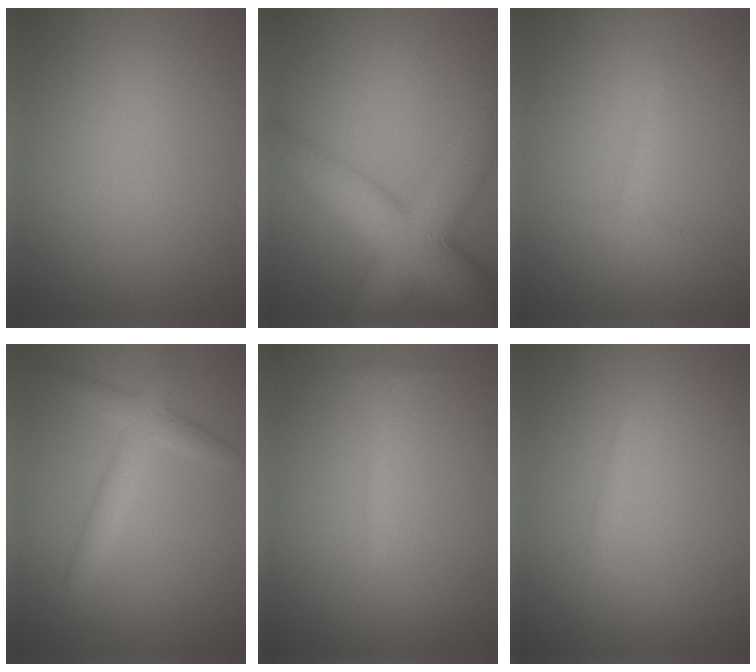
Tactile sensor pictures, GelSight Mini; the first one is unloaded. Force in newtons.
{"total": 12.1, "press": 12.1, "slide": 0.4}
{"total": 1.1, "press": 1.1, "slide": 0.1}
{"total": 3.0, "press": 3.0, "slide": 0.1}
{"total": 1.1, "press": 1.1, "slide": 0.0}
{"total": 0.6, "press": 0.6, "slide": 0.0}